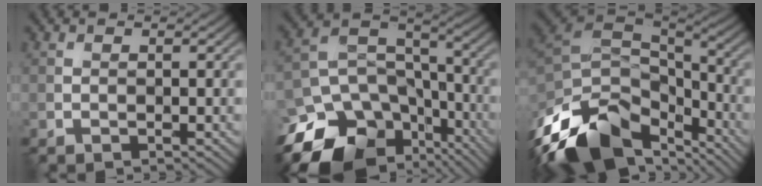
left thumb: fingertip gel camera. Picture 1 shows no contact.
{"total": 17.1, "force": [-10.4, 11.5, 7.2], "torque": [-0.185, -0.038, -0.144]}
{"total": 16.6, "force": [-9.4, 8.8, 10.5], "torque": [-0.270, -0.032, -0.151]}